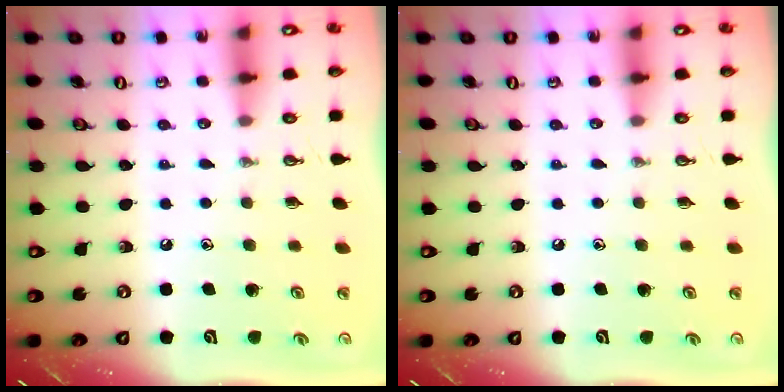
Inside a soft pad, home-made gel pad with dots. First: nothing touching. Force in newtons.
{"total": 0.0}